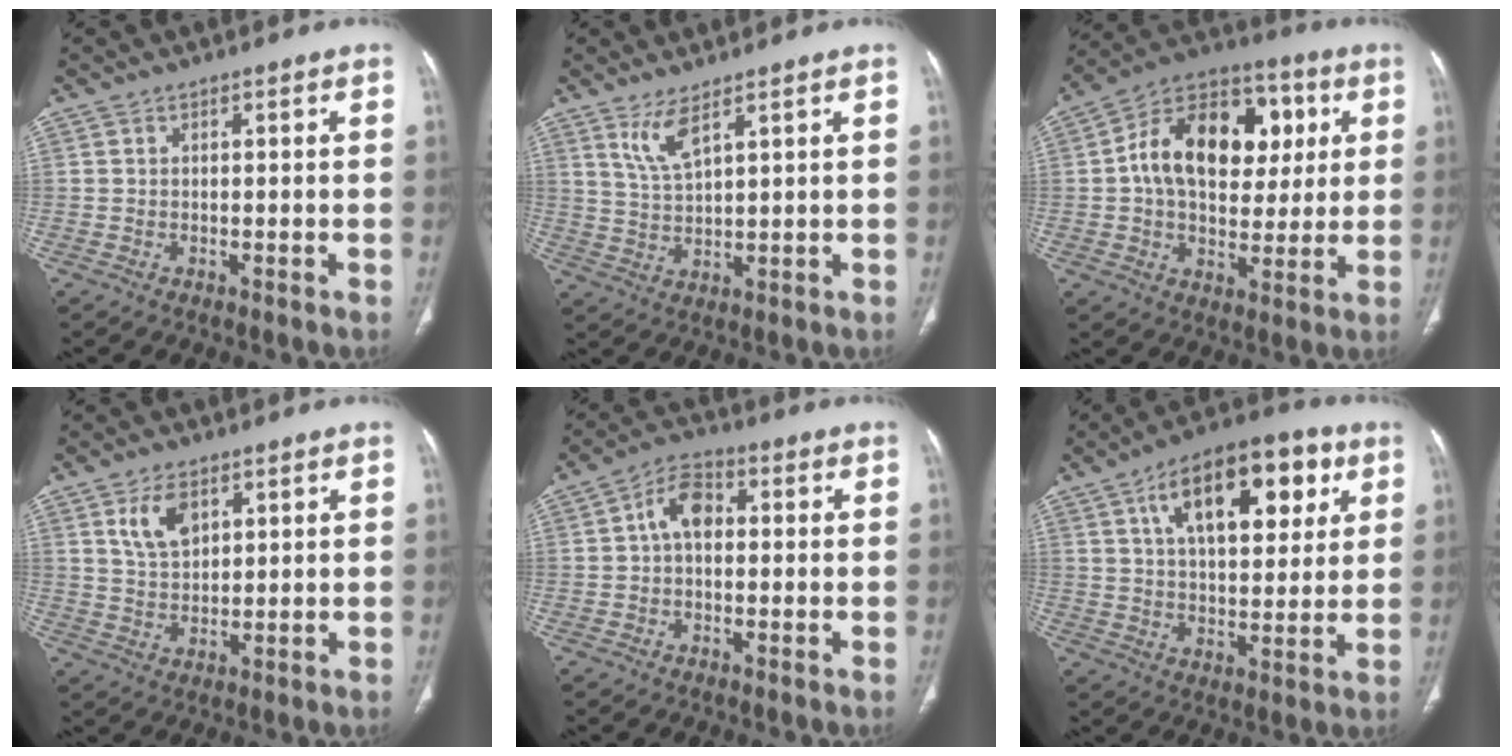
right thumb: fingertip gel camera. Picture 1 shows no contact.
{"total": 5.1, "force": [3.3, 1.1, 3.7], "torque": [-0.079, -0.026, 0.076]}
{"total": 20.8, "force": [3.9, 13.6, 15.3], "torque": [-0.213, 0.018, 0.057]}
{"total": 6.5, "force": [3.1, 3.8, 4.3], "torque": [-0.068, -0.017, 0.065]}
{"total": 6.5, "force": [0.5, 4.3, 4.9], "torque": [-0.074, 0.022, -0.001]}
{"total": 19.3, "force": [7.8, 9.4, 14.9], "torque": [-0.191, -0.007, 0.122]}